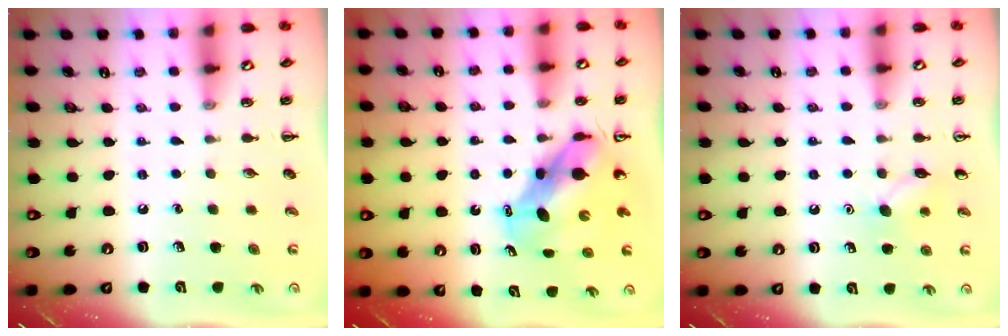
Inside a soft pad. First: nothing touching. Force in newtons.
{"total": 6.8, "press": 6.6, "slide": 1.7}
{"total": 6.6, "press": 6.4, "slide": 1.7}